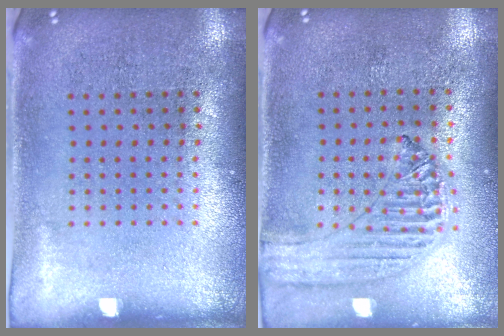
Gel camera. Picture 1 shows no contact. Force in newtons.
{"total": 1.2, "press": 1.2, "slide": 0.1}